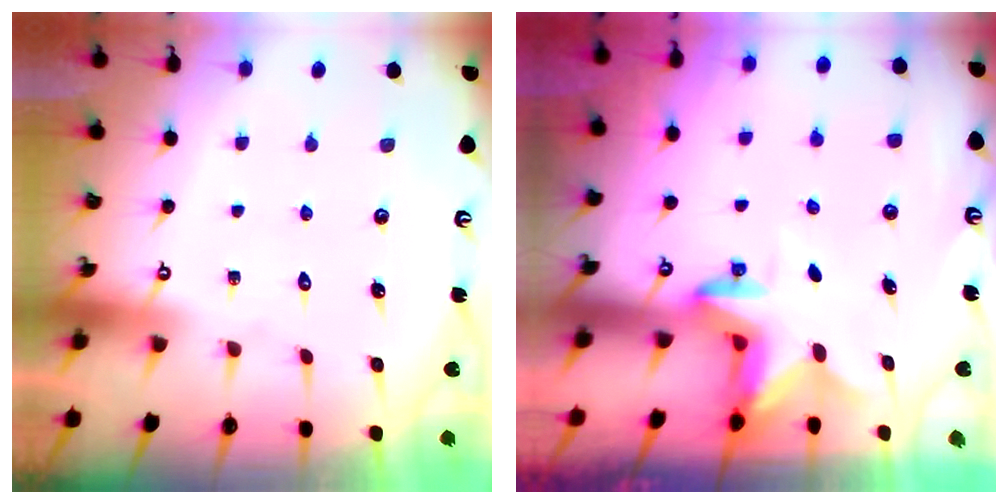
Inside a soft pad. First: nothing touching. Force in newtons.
{"total": 2.8, "press": 2.8, "slide": 0.6}